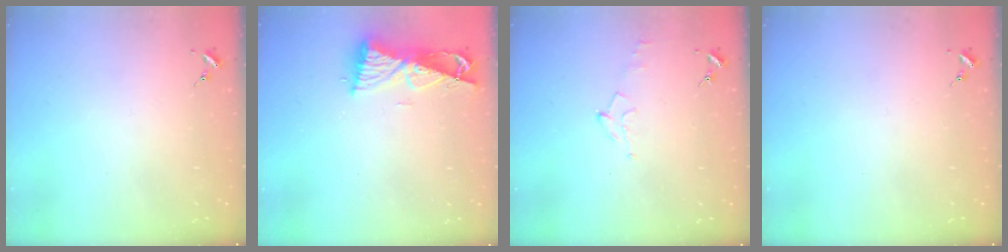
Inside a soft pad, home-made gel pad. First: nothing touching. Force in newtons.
{"total": 8.9, "press": 8.9, "slide": 1.1}
{"total": 5.7, "press": 5.6, "slide": 0.8}
{"total": 0.0}